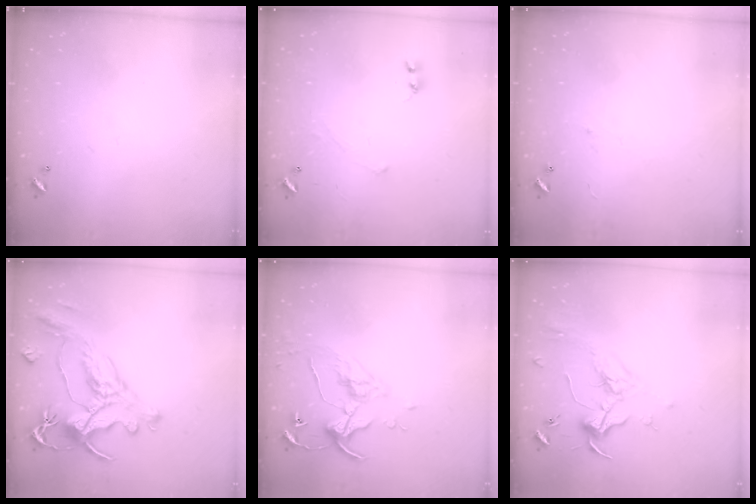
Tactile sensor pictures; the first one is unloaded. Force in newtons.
{"total": 0.7, "press": 0.4, "slide": 0.5}
{"total": 0.6, "press": 0.0, "slide": 0.6}
{"total": 1.6, "press": 1.0, "slide": 1.3}
{"total": 5.0, "press": 5.0, "slide": 0.7}
{"total": 1.8, "press": 1.6, "slide": 0.7}